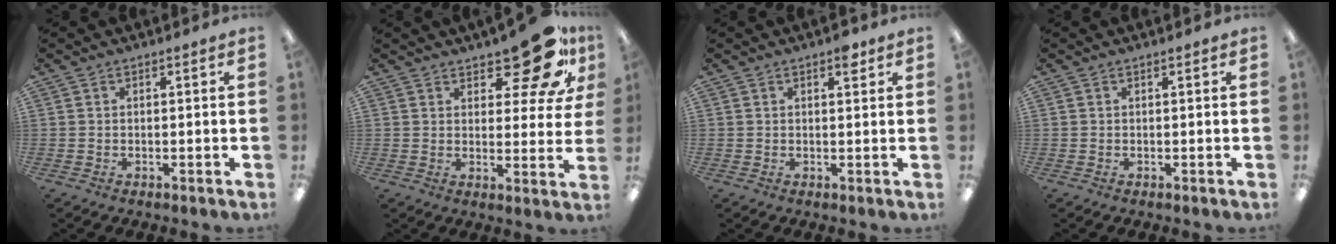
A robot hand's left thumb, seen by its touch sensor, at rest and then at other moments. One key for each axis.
{"total": 15.4, "fx": 10.2, "fy": 6.3, "fz": 9.7, "tx": -0.123, "ty": -0.060, "tz": 0.170}
{"total": 2.8, "fx": 1.8, "fy": 1.1, "fz": 1.8, "tx": -0.008, "ty": -0.010, "tz": 0.023}
{"total": 0.0}